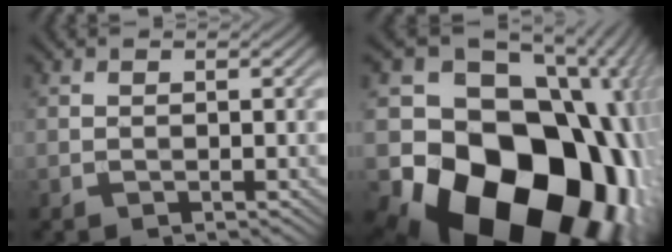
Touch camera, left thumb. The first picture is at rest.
{"total": 22.5, "force": [-5.9, 17.1, 13.4], "torque": [-0.243, -0.052, -0.072]}